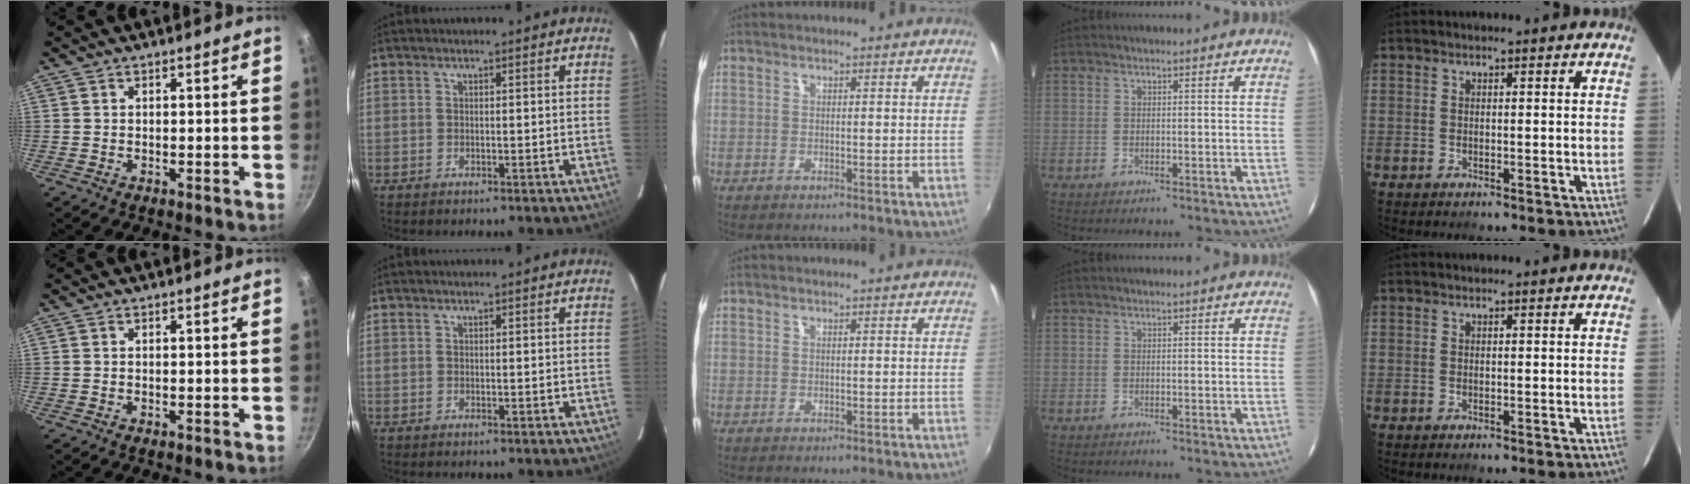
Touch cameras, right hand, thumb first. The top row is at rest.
{}